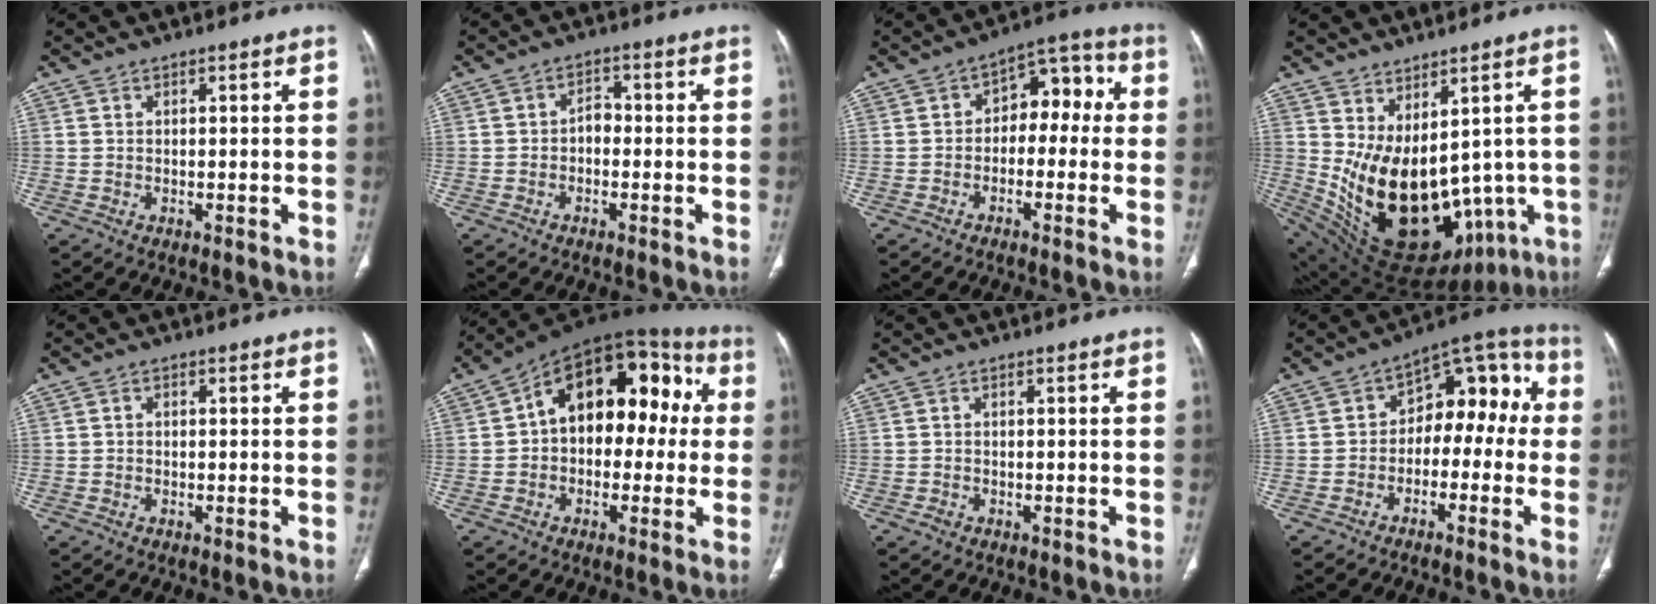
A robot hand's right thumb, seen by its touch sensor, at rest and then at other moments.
{"total": 2.9, "force": [-0.8, 2.1, 1.9], "torque": [-0.015, 0.017, -0.023]}
{"total": 9.1, "force": [-0.4, 6.1, 6.8], "torque": [-0.051, 0.048, -0.021]}
{"total": 22.0, "force": [-1.8, 13.4, 17.4], "torque": [-0.268, -0.028, 0.021]}
{"total": 0.7, "force": [-0.1, 0.6, 0.4], "torque": [-0.004, 0.002, -0.005]}
{"total": 18.9, "force": [2.0, 12.1, 14.4], "torque": [-0.156, 0.056, 0.017]}
{"total": 1.0, "force": [-0.6, 0.7, 0.3], "torque": [-0.006, 0.002, -0.013]}
{"total": 12.9, "force": [-1.3, 8.4, 9.7], "torque": [-0.078, 0.060, -0.035]}